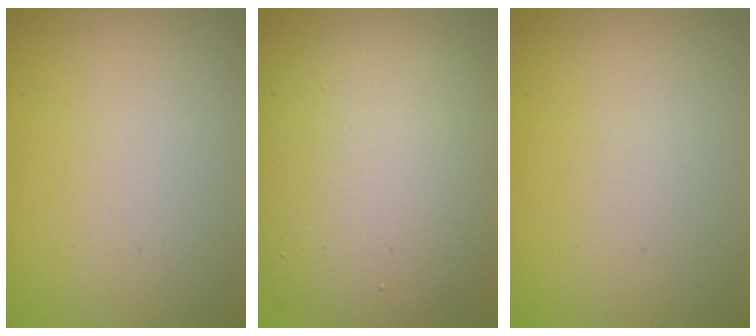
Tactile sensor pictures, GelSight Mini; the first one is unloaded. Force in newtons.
{"total": 10.4, "press": 10.4, "slide": 0.6}
{"total": 0.0}